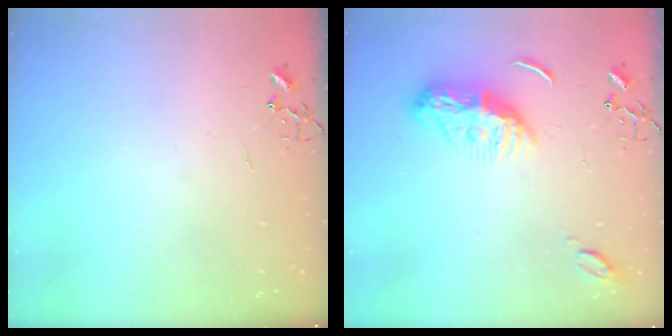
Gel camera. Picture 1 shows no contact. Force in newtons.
{"total": 10.4, "press": 10.4, "slide": 0.1}